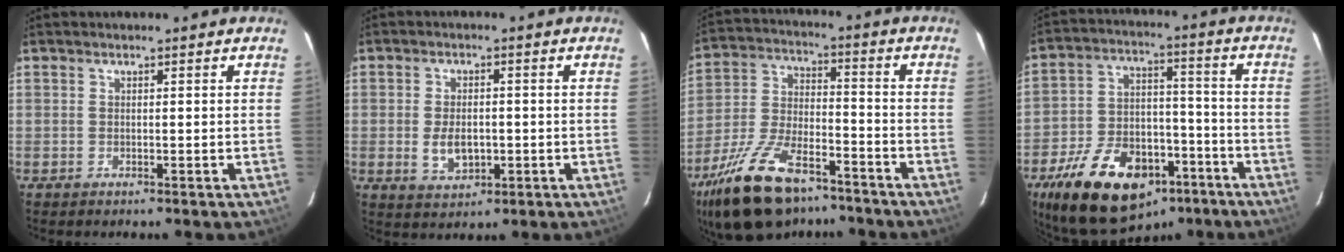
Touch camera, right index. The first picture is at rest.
{"total": 6.0, "force": [-1.2, 3.7, 4.6], "torque": [-0.091, -0.006, -0.014]}
{"total": 21.2, "force": [-14.9, 9.1, 12.0], "torque": [-0.249, -0.013, -0.254]}
{"total": 23.1, "force": [-14.1, 12.8, 13.1], "torque": [-0.264, 0.013, -0.210]}